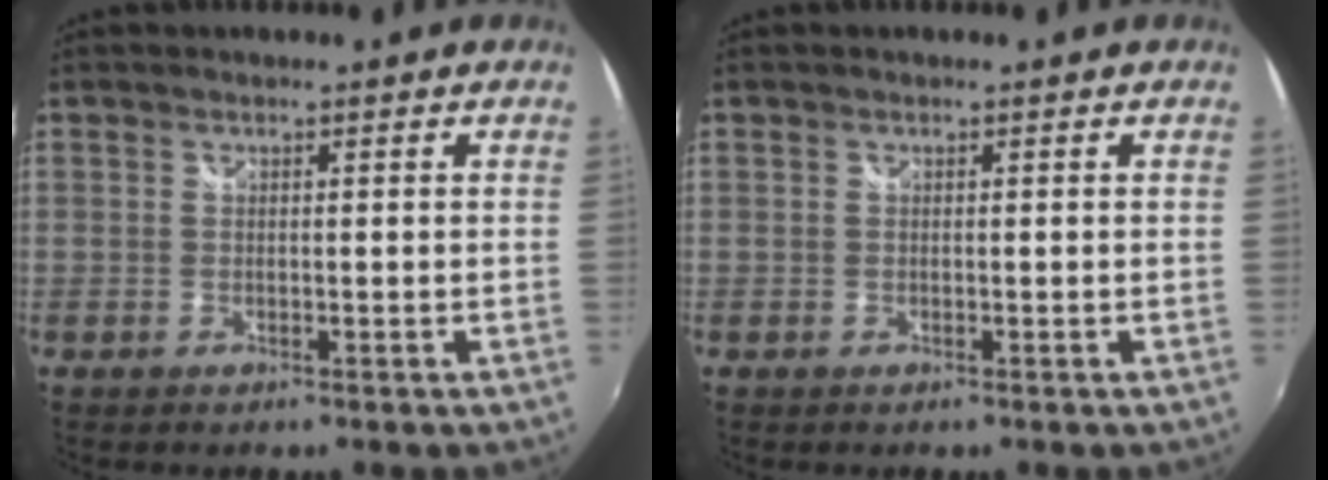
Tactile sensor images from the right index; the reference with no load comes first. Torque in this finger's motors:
{"motor_torque": [-0.01, 0.00, 0.00, 0.00]}